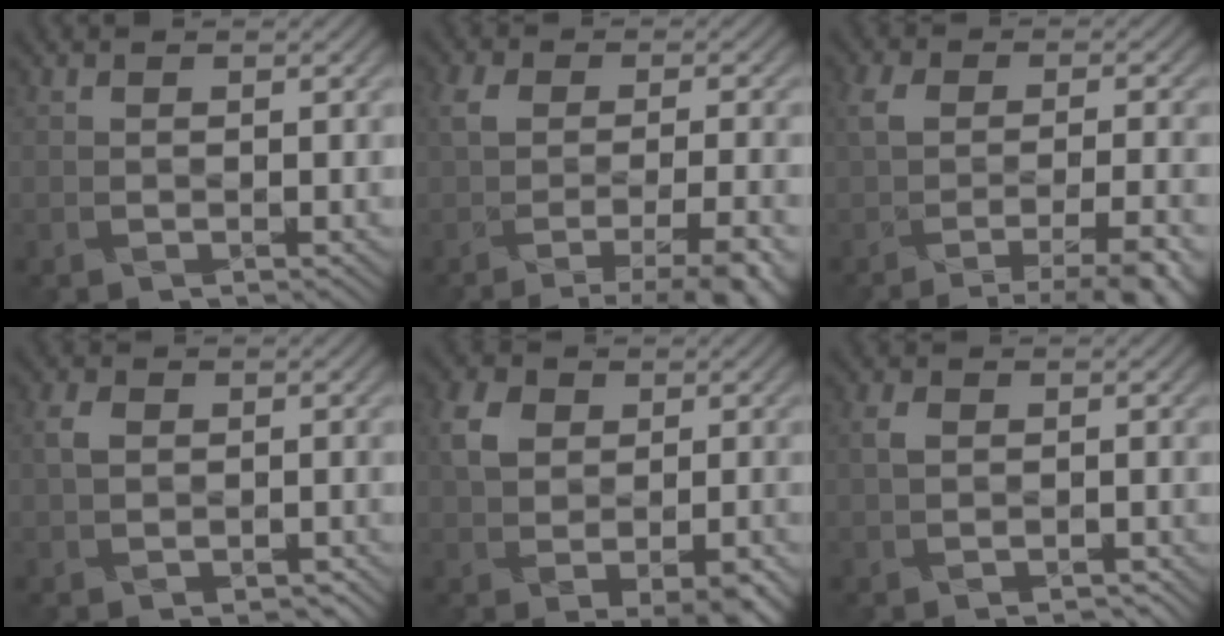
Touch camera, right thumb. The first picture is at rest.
{"total": 8.1, "force": [-3.7, 2.9, 6.6], "torque": [-0.086, -0.013, -0.051]}
{"total": 7.8, "force": [-4.2, 2.5, 6.0], "torque": [-0.081, -0.017, -0.064]}
{"total": 2.5, "force": [-1.0, 2.0, 1.2], "torque": [-0.012, -0.007, -0.023]}
{"total": 6.8, "force": [-1.0, 4.7, 4.8], "torque": [-0.071, -0.004, -0.026]}
{"total": 1.8, "force": [-1.0, 1.4, 0.7], "torque": [-0.006, -0.006, -0.022]}